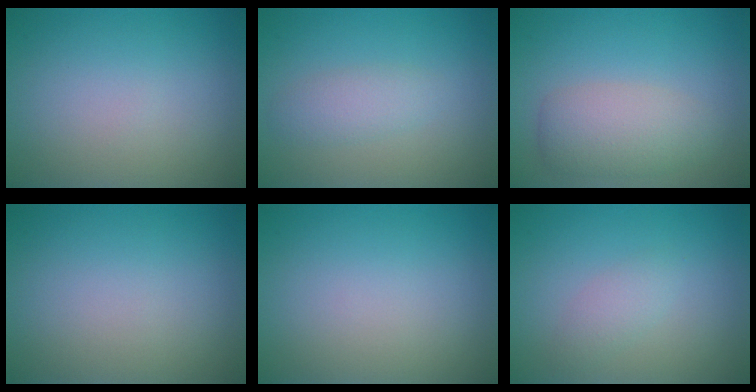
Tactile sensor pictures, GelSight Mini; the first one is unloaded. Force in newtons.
{"total": 2.0, "press": 2.0, "slide": 0.1}
{"total": 3.7, "press": 3.7, "slide": 0.2}
{"total": 0.0}
{"total": 0.0}
{"total": 1.5, "press": 1.5, "slide": 0.1}